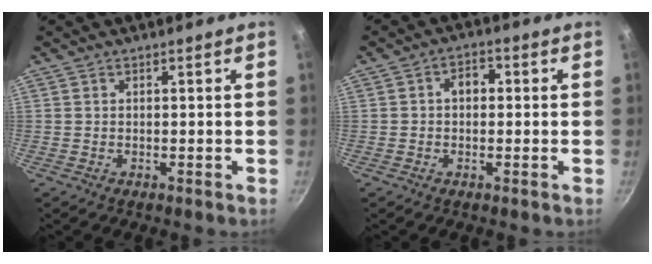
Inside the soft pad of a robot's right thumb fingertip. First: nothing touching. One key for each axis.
{"total": 3.6, "fx": 0.2, "fy": 2.7, "fz": 2.4, "tx": -0.019, "ty": 0.011, "tz": -0.003}